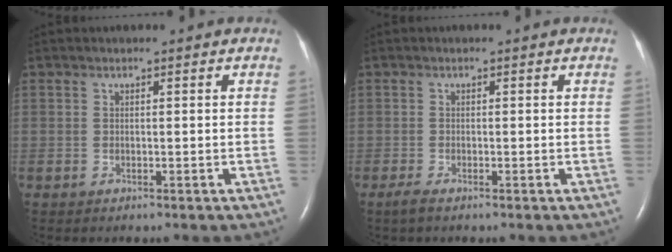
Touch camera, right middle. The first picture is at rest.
{"total": 1.3, "force": [-0.9, 0.1, 0.9], "torque": [-0.031, -0.007, -0.021]}